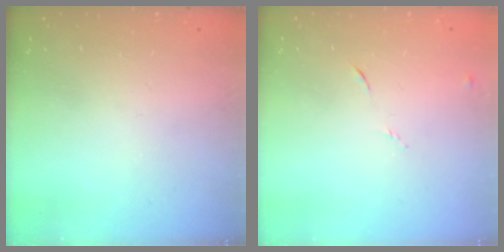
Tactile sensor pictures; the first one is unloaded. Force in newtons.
{"total": 5.2, "press": 5.1, "slide": 0.6}